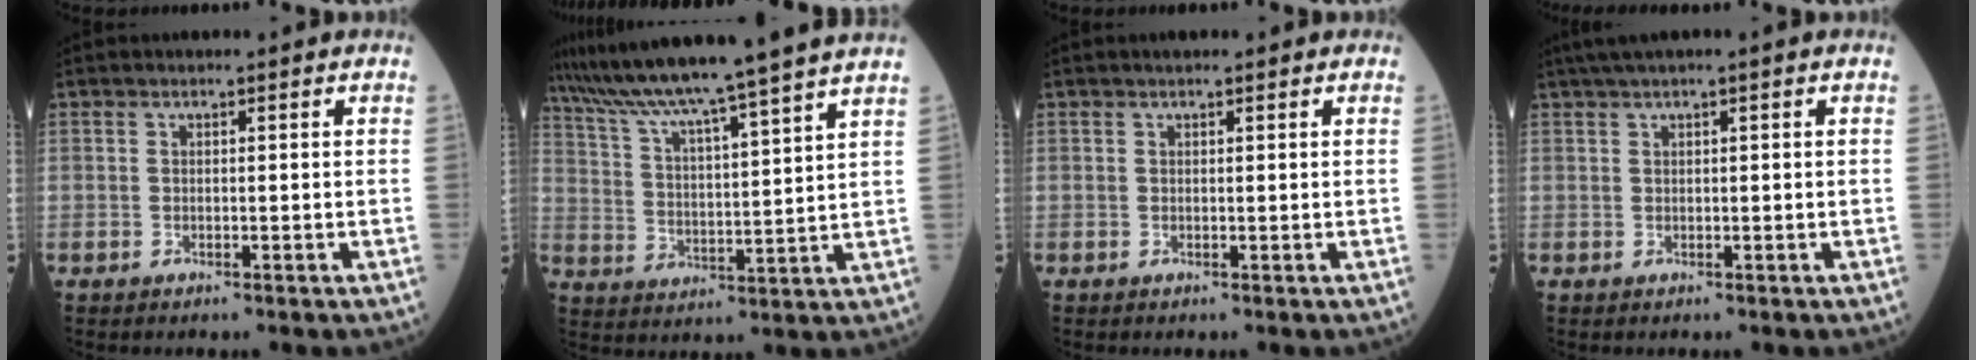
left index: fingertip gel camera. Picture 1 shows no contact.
{"total": 19.3, "force": [16.8, -2.6, 9.3], "torque": [-0.163, -0.015, 0.250]}
{"total": 2.1, "force": [1.7, 0.4, 1.2], "torque": [-0.015, 0.018, 0.022]}
{"total": 2.9, "force": [1.9, -0.3, 2.1], "torque": [-0.047, 0.019, 0.040]}